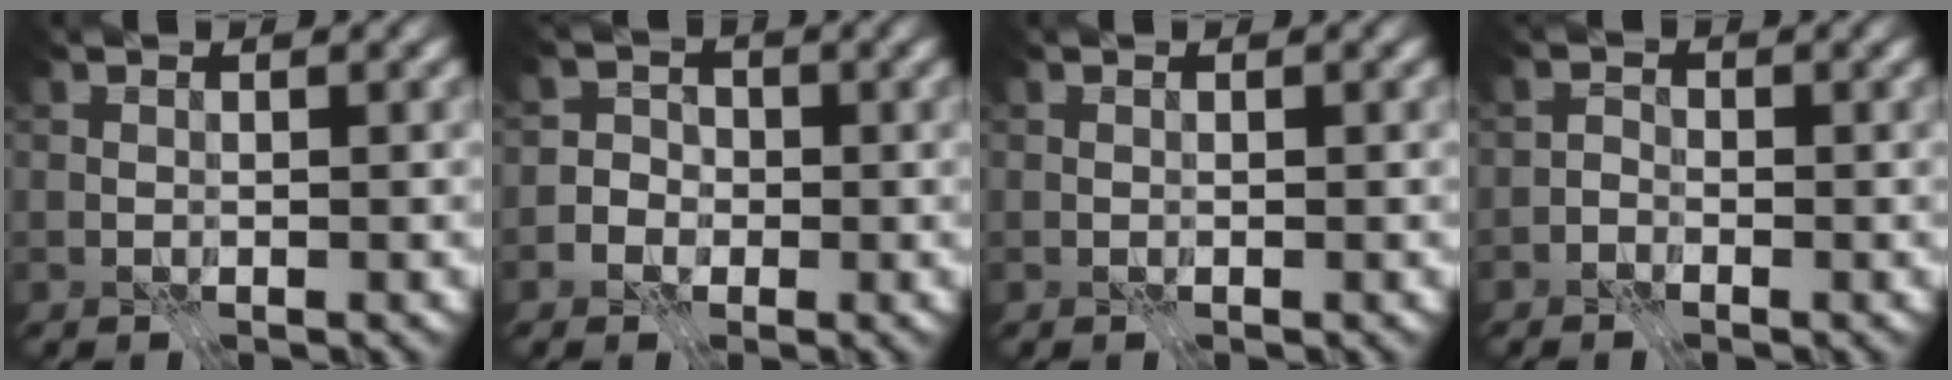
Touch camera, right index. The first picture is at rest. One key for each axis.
{"total": 3.0, "fx": -1.3, "fy": 2.7, "fz": 0.5, "tx": 0.021, "ty": 0.016, "tz": -0.051}
{"total": 0.0}
{"total": 1.6, "fx": -1.1, "fy": 1.0, "fz": 0.2, "tx": 0.017, "ty": 0.007, "tz": -0.030}